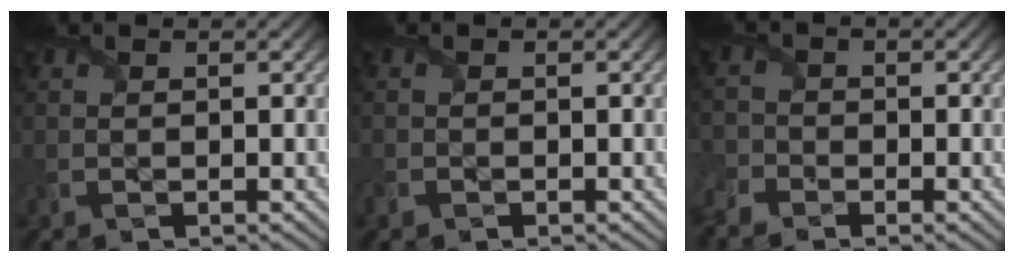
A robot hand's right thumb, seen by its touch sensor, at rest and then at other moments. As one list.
[{"total": 1.0, "force": [-0.7, 0.6, 0.2], "torque": [-0.006, -0.006, -0.016]}, {"total": 3.1, "force": [-2.5, 1.7, 0.7], "torque": [-0.021, -0.009, -0.058]}]